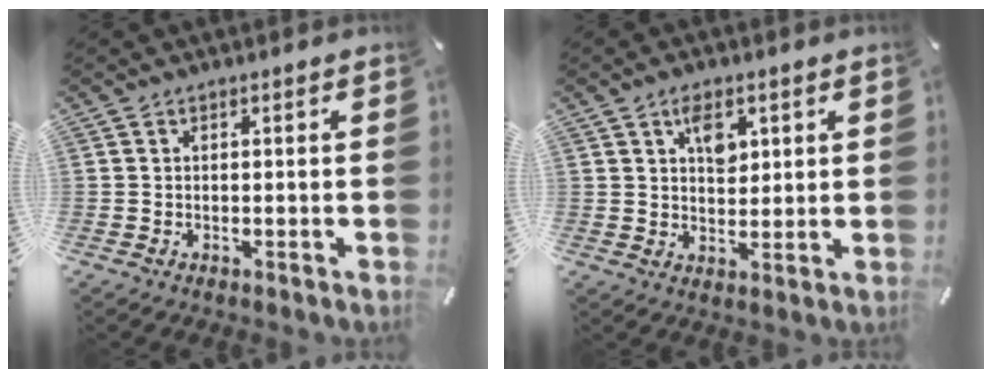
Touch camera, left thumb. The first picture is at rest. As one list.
[{"total": 5.6, "force": [2.5, 3.6, 3.5], "torque": [-0.038, -0.009, 0.036]}]